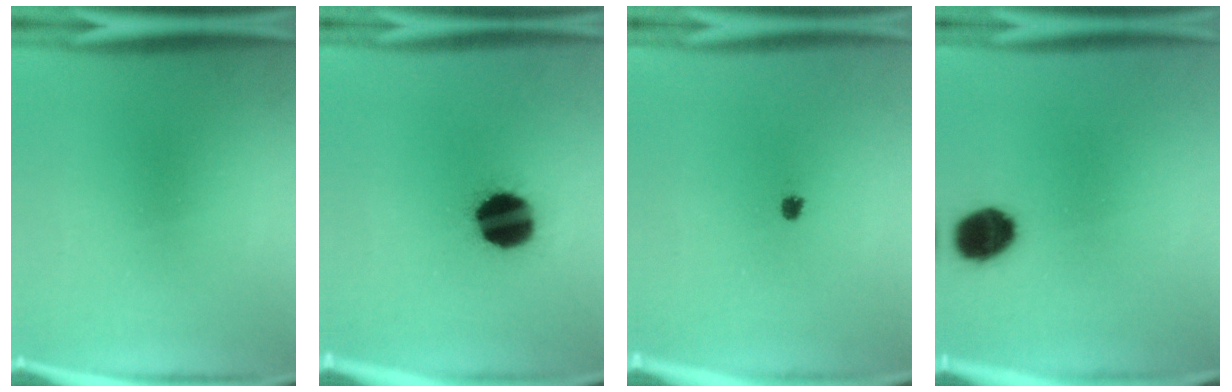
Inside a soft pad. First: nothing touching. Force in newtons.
{"total": 15.3}
{"total": 1.3}
{"total": 9.1}